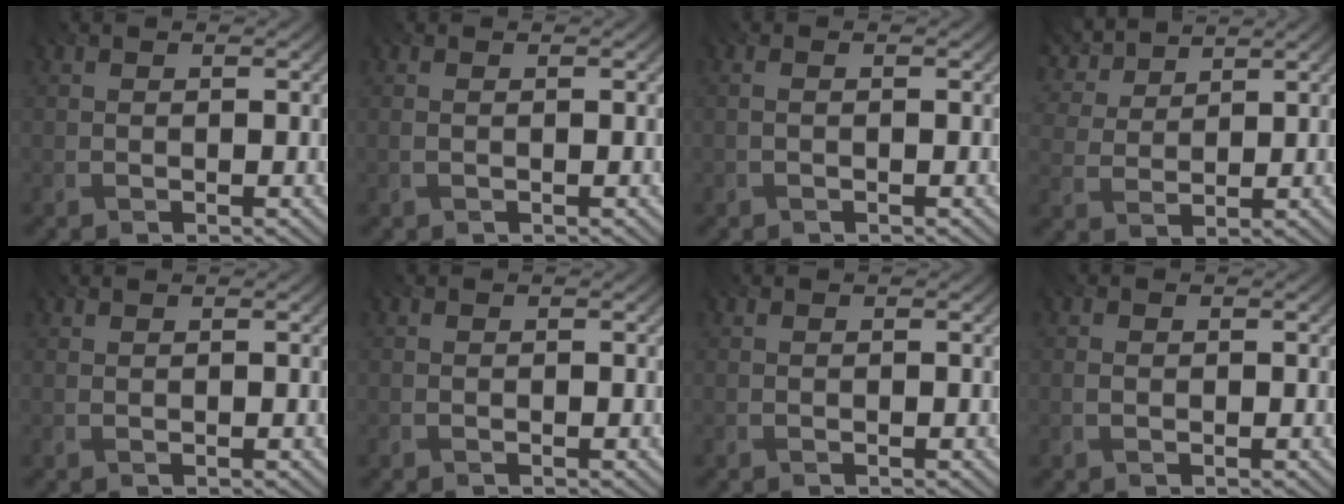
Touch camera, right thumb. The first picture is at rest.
{"total": 0.0}
{"total": 0.7, "force": [-0.6, -0.2, 0.3], "torque": [-0.001, -0.003, -0.019]}
{"total": 4.1, "force": [3.0, 1.9, 2.2], "torque": [-0.053, 0.010, 0.057]}
{"total": 0.7, "force": [0.6, 0.1, 0.3], "torque": [0.001, -0.006, 0.008]}
{"total": 0.0}
{"total": 0.0}
{"total": 0.5, "force": [-0.1, 0.5, 0.2], "torque": [-0.003, -0.001, -0.001]}